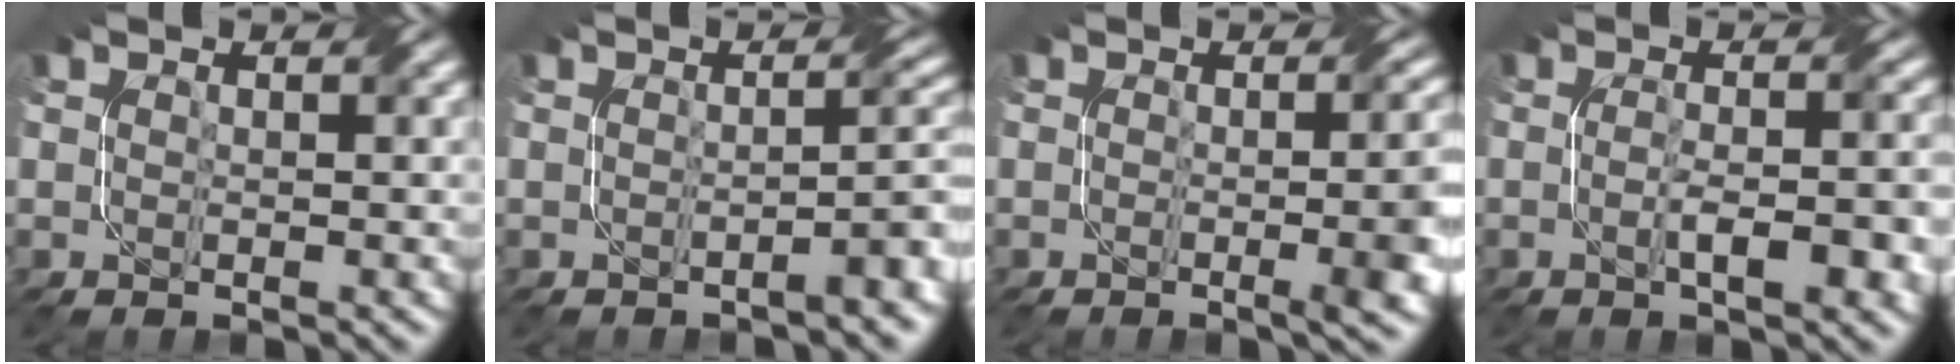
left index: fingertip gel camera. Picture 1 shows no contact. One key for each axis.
{"total": 3.3, "fx": -1.5, "fy": 0.7, "fz": 2.9, "tx": -0.033, "ty": 0.012, "tz": -0.031}
{"total": 7.0, "fx": -0.9, "fy": 2.4, "fz": 6.6, "tx": -0.052, "ty": 0.000, "tz": -0.011}
{"total": 4.8, "fx": -1.1, "fy": 1.1, "fz": 4.5, "tx": -0.069, "ty": 0.001, "tz": -0.015}